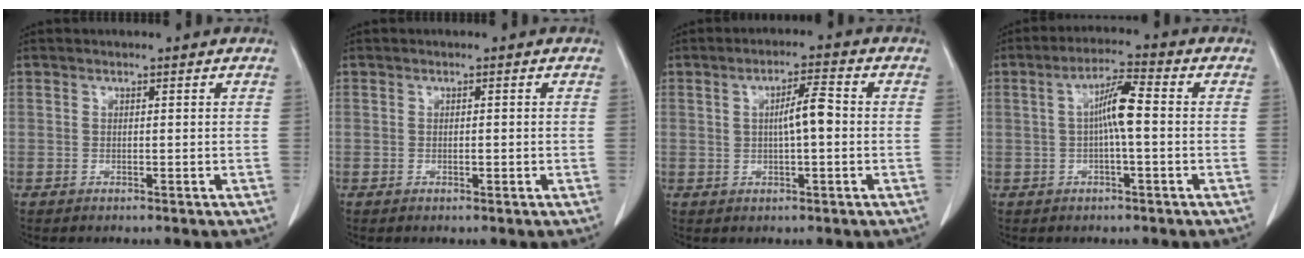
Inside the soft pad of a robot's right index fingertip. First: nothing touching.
{"total": 0.6, "force": [0.0, 0.3, 0.5], "torque": [-0.007, 0.001, 0.005]}
{"total": 4.7, "force": [0.4, 0.8, 4.6], "torque": [-0.074, 0.011, 0.009]}
{"total": 5.8, "force": [0.1, 0.5, 5.8], "torque": [-0.107, 0.014, -0.001]}